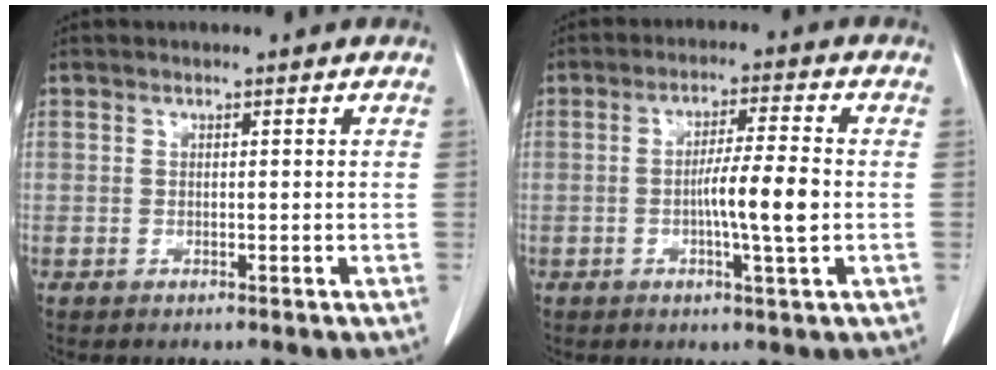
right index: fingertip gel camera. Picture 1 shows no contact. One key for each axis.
{"total": 7.2, "fx": -1.1, "fy": -0.3, "fz": 7.1, "tx": -0.121, "ty": -0.002, "tz": -0.021}